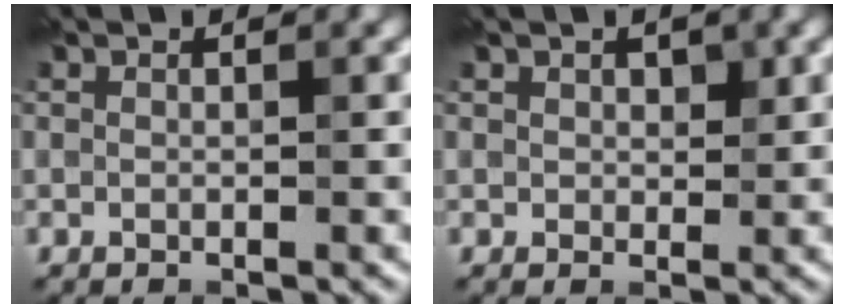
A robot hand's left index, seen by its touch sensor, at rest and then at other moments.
{"total": 1.4, "force": [0.7, 1.0, 0.6], "torque": [-0.007, 0.003, 0.012]}